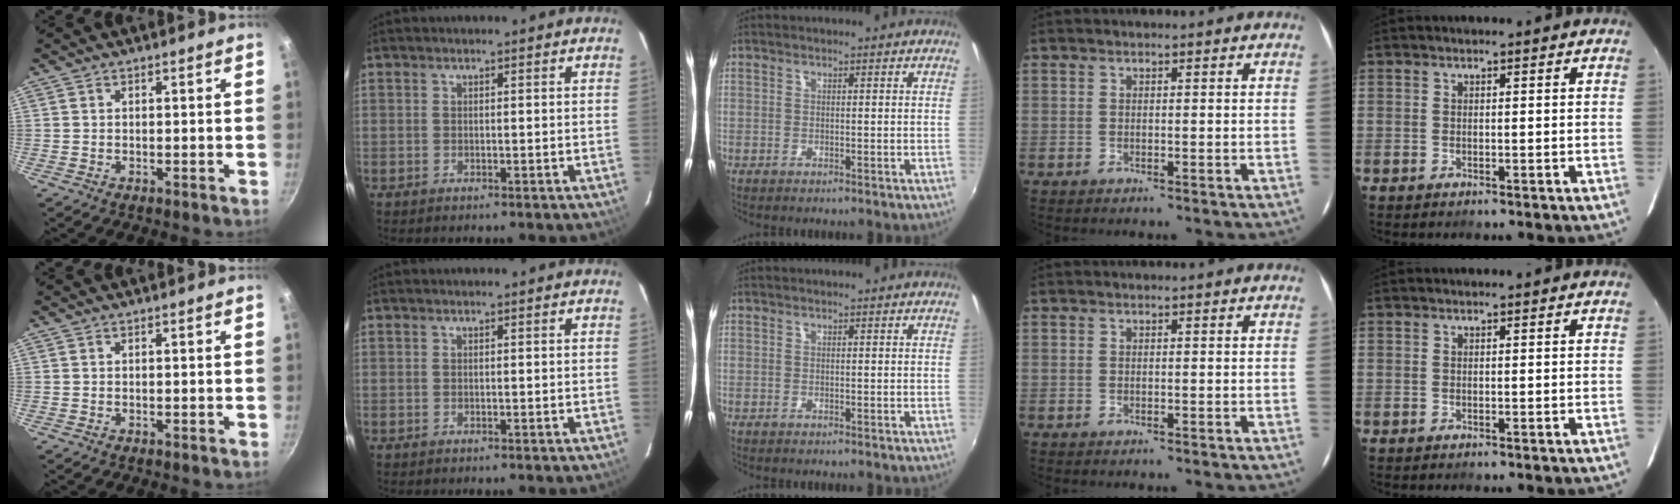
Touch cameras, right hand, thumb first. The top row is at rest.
{}